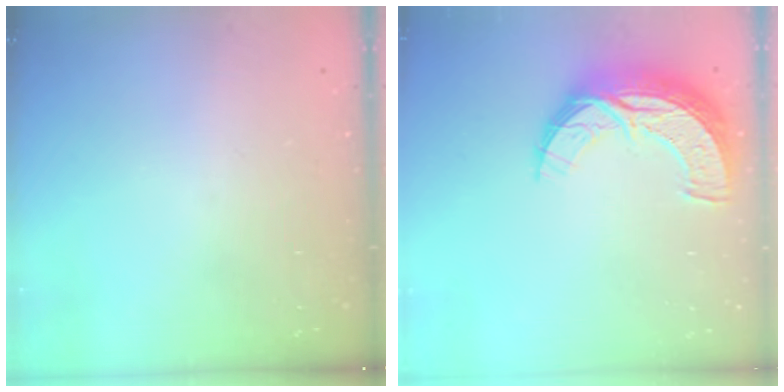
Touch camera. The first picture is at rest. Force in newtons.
{"total": 12.8, "press": 12.7, "slide": 1.0}